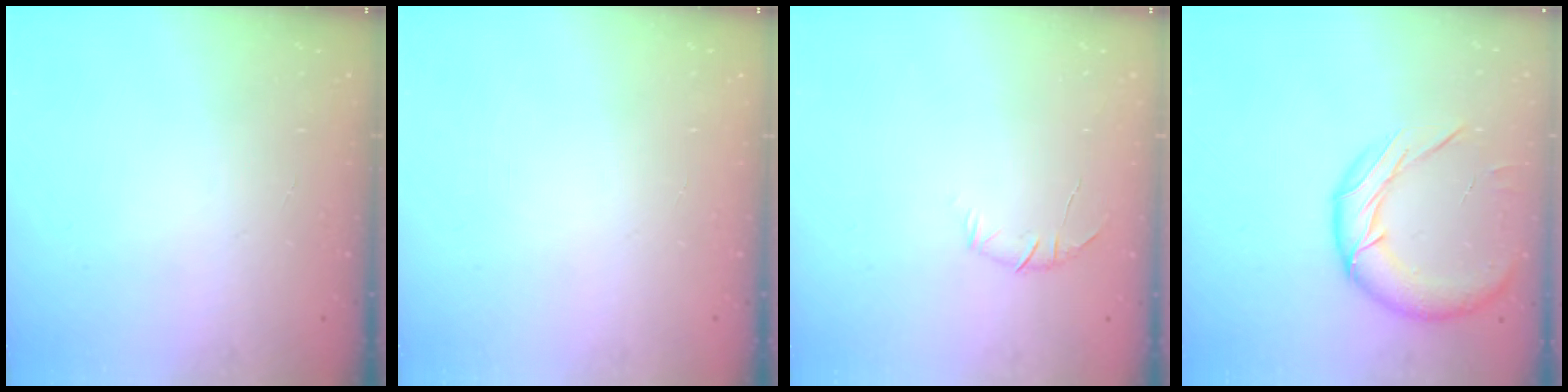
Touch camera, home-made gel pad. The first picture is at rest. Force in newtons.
{"total": 0.0}
{"total": 6.0, "press": 5.8, "slide": 1.5}
{"total": 15.6, "press": 15.4, "slide": 2.7}